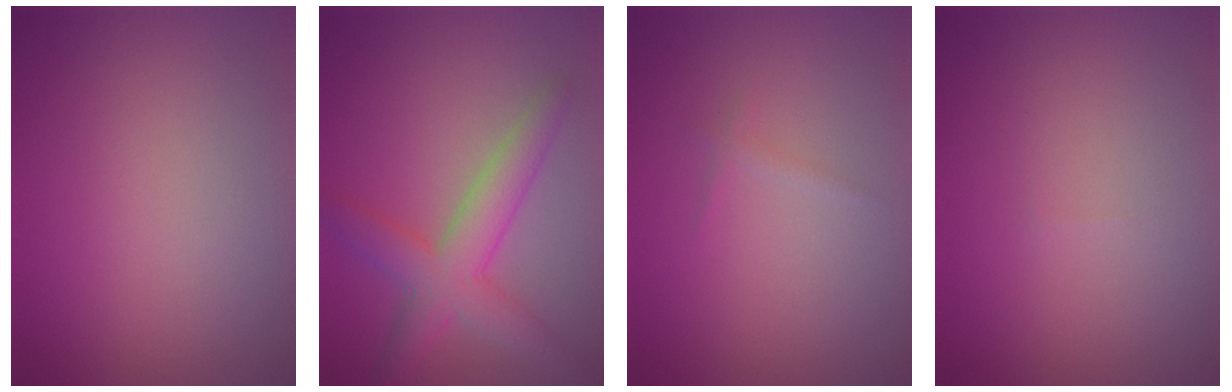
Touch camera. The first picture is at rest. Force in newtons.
{"total": 4.9, "press": 4.9, "slide": 0.2}
{"total": 0.6, "press": 0.6, "slide": 0.1}
{"total": 0.0}